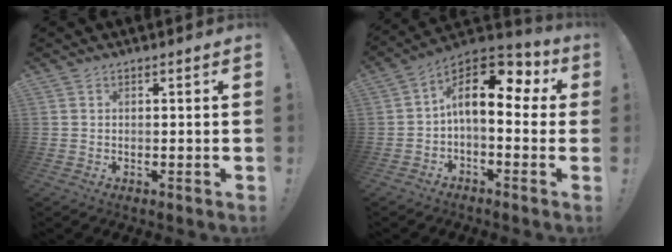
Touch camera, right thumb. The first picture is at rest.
{"total": 13.5, "force": [4.1, 6.6, 11.1], "torque": [-0.179, -0.024, 0.065]}